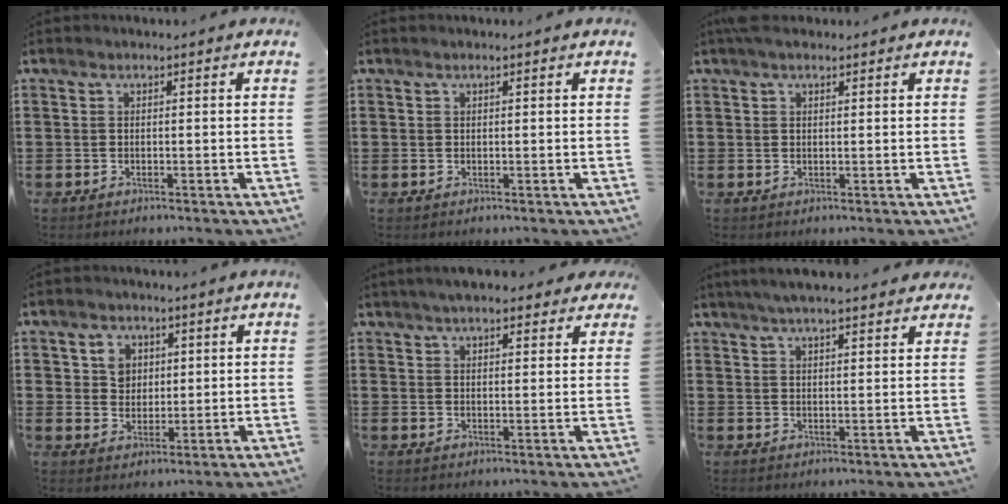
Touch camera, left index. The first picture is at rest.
{"total": 0.0}
{"total": 1.9, "force": [1.3, 1.1, 0.8], "torque": [-0.021, 0.007, 0.024]}
{"total": 3.9, "force": [1.5, 3.3, 1.4], "torque": [-0.026, 0.006, 0.022]}
{"total": 4.7, "force": [4.0, 1.2, 2.1], "torque": [-0.052, 0.004, 0.073]}
{"total": 4.5, "force": [4.0, 0.2, 2.0], "torque": [-0.049, -0.001, 0.072]}